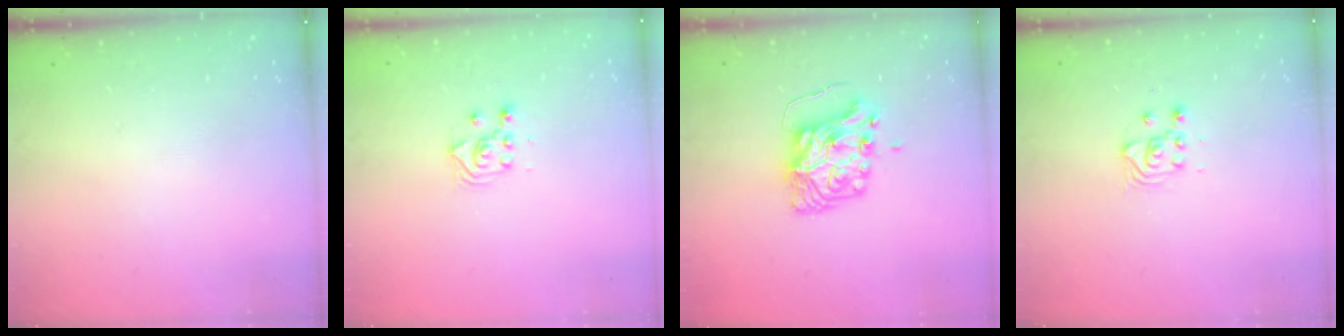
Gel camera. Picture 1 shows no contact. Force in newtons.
{"total": 4.6, "press": 4.5, "slide": 0.6}
{"total": 8.9, "press": 8.9, "slide": 0.3}
{"total": 3.6, "press": 3.3, "slide": 1.4}